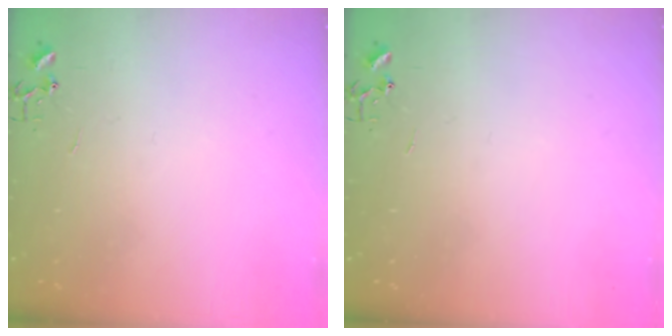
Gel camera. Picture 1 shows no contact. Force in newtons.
{"total": 0.0}